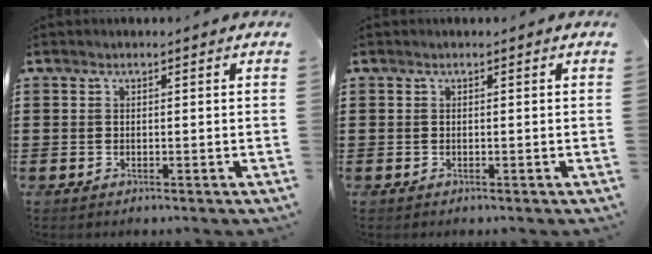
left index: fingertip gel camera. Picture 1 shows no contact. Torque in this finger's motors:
{"motor_torque": [-0.01, -0.01, 0.00, 0.00]}